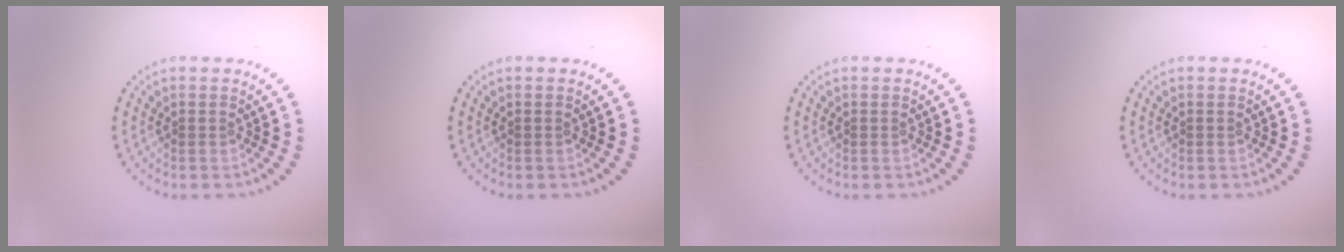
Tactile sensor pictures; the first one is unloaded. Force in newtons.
{"total": 0.0}
{"total": 0.0}
{"total": 0.0}